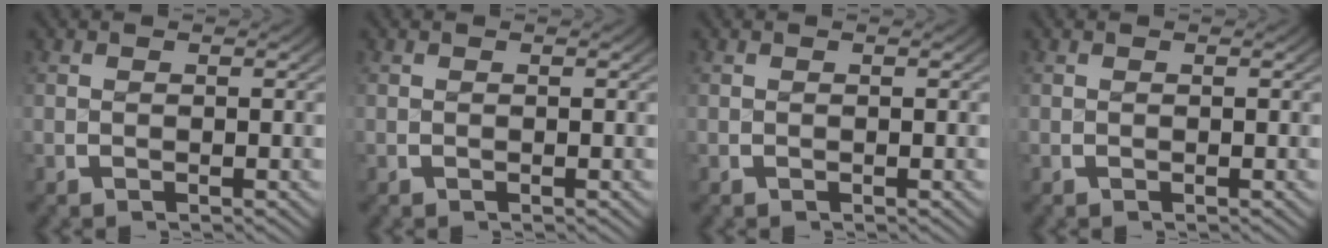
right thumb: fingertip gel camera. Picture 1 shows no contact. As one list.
[{"total": 0.0}, {"total": 0.0}, {"total": 0.0}]